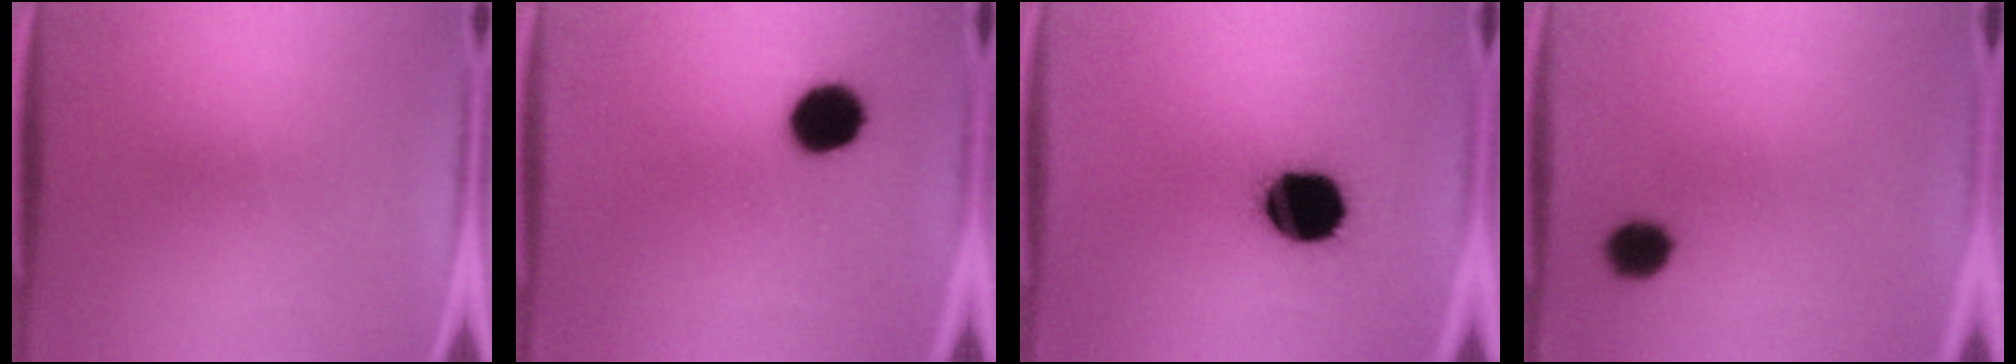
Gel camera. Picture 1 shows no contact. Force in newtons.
{"total": 10.0}
{"total": 19.9}
{"total": 4.8}